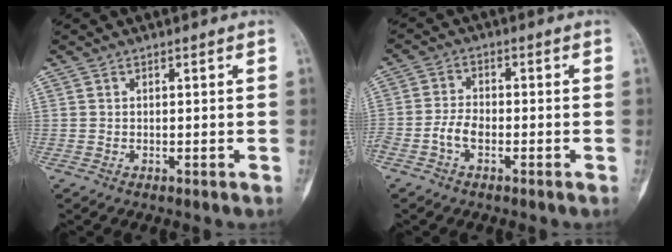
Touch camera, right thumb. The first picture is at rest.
{"total": 3.8, "force": [-1.7, 2.0, 2.7], "torque": [-0.052, 0.017, -0.036]}